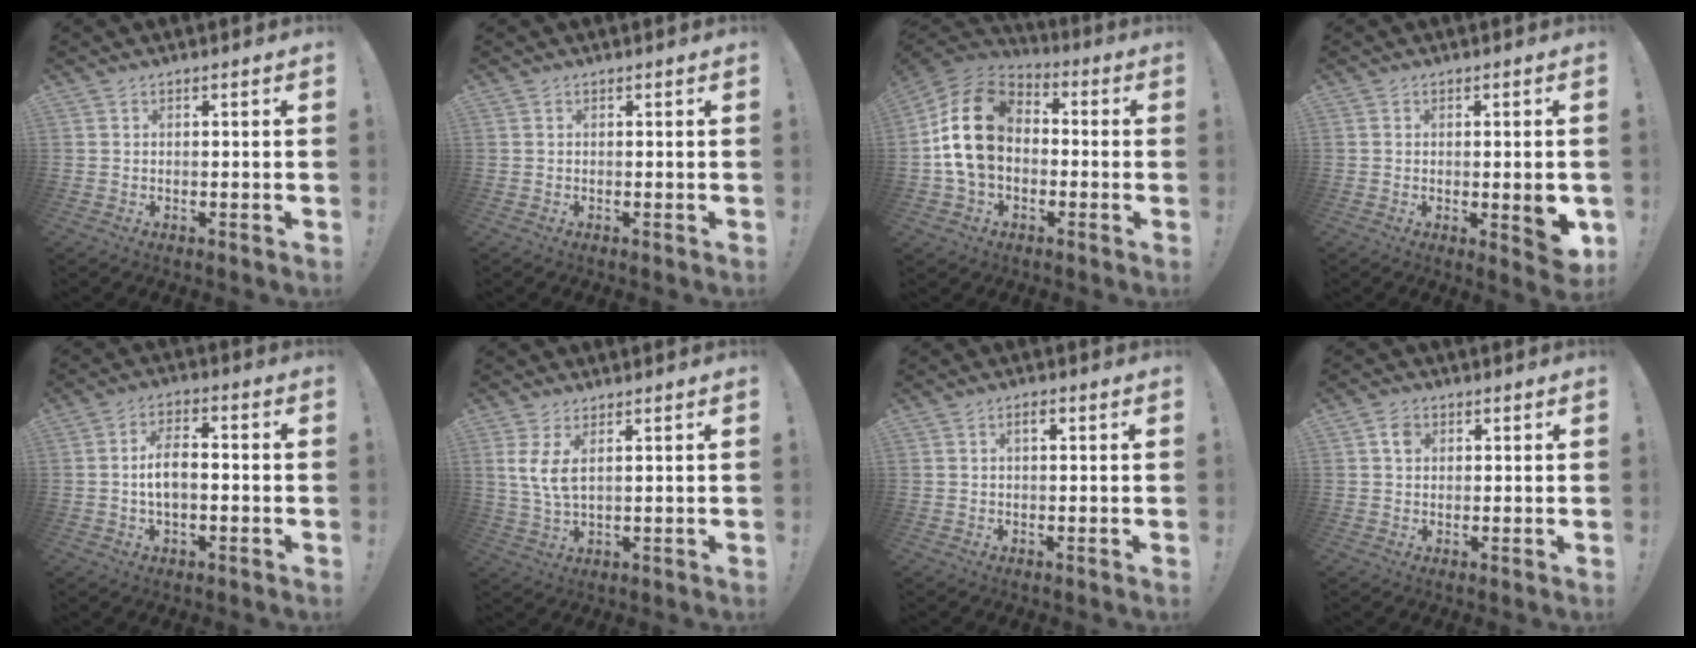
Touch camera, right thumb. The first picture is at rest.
{"total": 0.0}
{"total": 18.4, "force": [1.9, 13.4, 12.5], "torque": [-0.220, 0.022, 0.043]}
{"total": 5.0, "force": [-0.5, 1.6, 4.8], "torque": [-0.056, -0.007, -0.002]}
{"total": 7.1, "force": [-0.8, 3.8, 5.9], "torque": [-0.094, 0.004, -0.015]}
{"total": 6.2, "force": [2.6, 2.2, 5.1], "torque": [-0.098, -0.012, 0.047]}
{"total": 2.0, "force": [0.6, 0.8, 1.7], "torque": [-0.029, 0.005, 0.007]}
{"total": 3.5, "force": [1.2, 2.9, 1.6], "torque": [-0.021, 0.002, 0.020]}